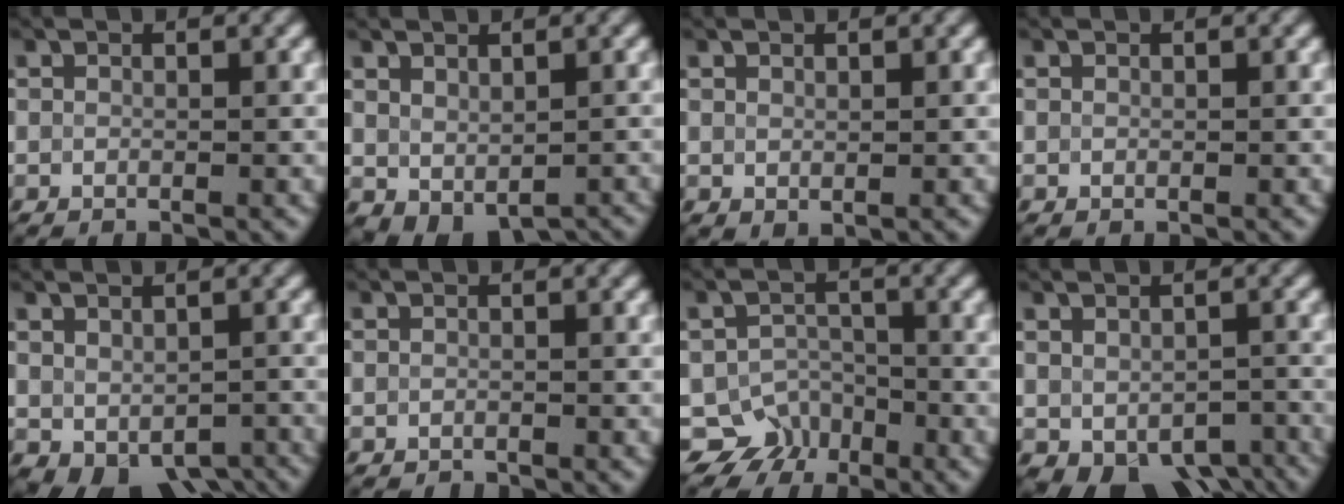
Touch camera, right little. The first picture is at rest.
{"total": 1.8, "force": [-0.3, 1.0, 1.4], "torque": [-0.015, -0.022, 0.003]}
{"total": 0.8, "force": [0.5, 0.4, 0.4], "torque": [-0.026, -0.009, 0.020]}
{"total": 0.0}
{"total": 3.7, "force": [-2.0, 2.3, 2.1], "torque": [-0.013, -0.018, -0.023]}
{"total": 1.0, "force": [-0.9, 0.0, -0.4], "torque": [0.017, 0.007, -0.023]}
{"total": 6.7, "force": [-6.3, 2.4, 0.3], "torque": [0.000, -0.006, -0.106]}
{"total": 5.2, "force": [-3.4, 3.1, 2.4], "torque": [-0.019, -0.013, -0.047]}